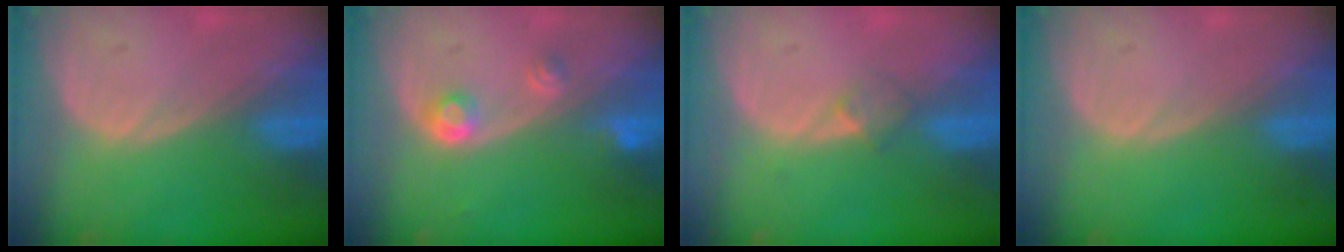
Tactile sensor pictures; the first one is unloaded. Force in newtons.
{"total": 3.0, "press": 2.8, "slide": 0.9}
{"total": 2.1, "press": 1.8, "slide": 1.0}
{"total": 0.0}